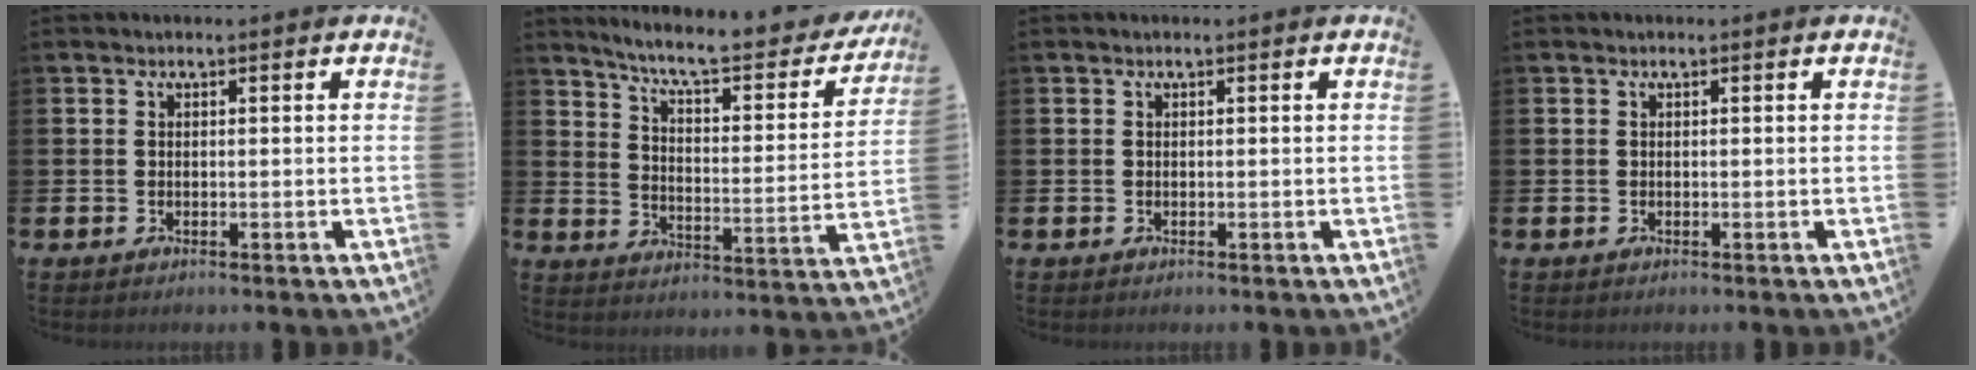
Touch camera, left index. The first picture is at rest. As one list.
[{"total": 7.8, "force": [7.0, 1.2, 3.3], "torque": [-0.082, -0.053, 0.113]}, {"total": 0.0}, {"total": 0.0}]